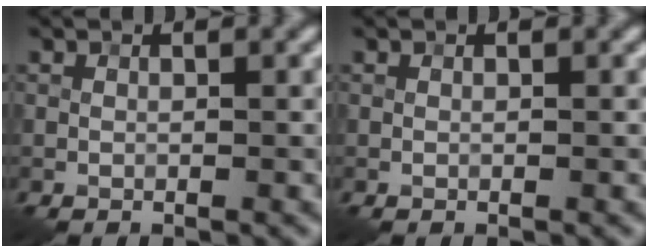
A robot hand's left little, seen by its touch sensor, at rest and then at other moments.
{"total": 0.0}